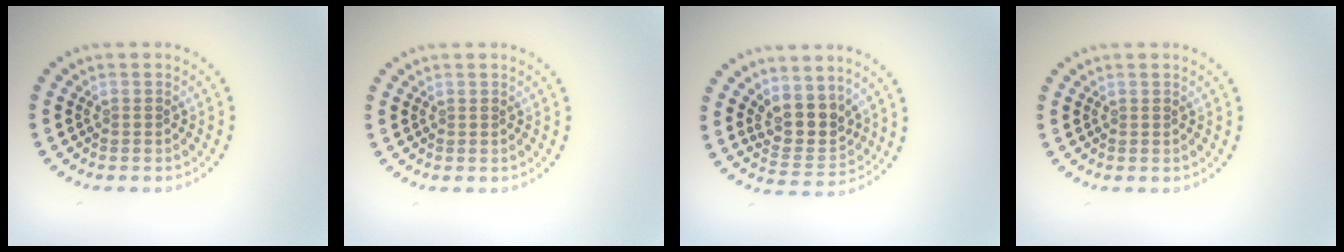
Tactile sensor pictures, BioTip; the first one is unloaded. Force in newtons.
{"total": 0.0}
{"total": 3.6, "press": 3.1, "slide": 1.9}
{"total": 0.0}